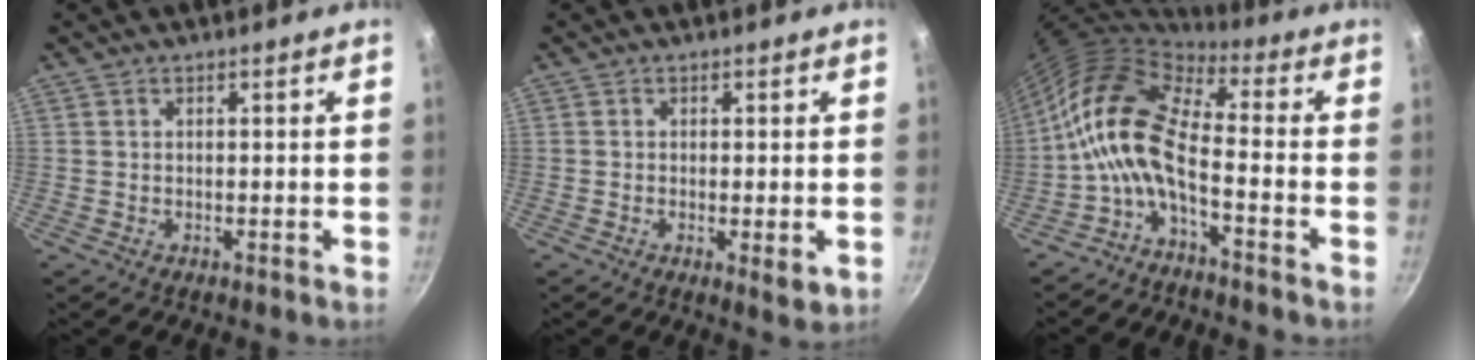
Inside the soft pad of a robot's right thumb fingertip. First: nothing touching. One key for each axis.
{"total": 3.4, "fx": -0.7, "fy": 1.0, "fz": 3.2, "tx": -0.054, "ty": -0.012, "tz": -0.011}
{"total": 11.8, "fx": -2.9, "fy": 5.0, "fz": 10.3, "tx": -0.199, "ty": 0.040, "tz": -0.070}